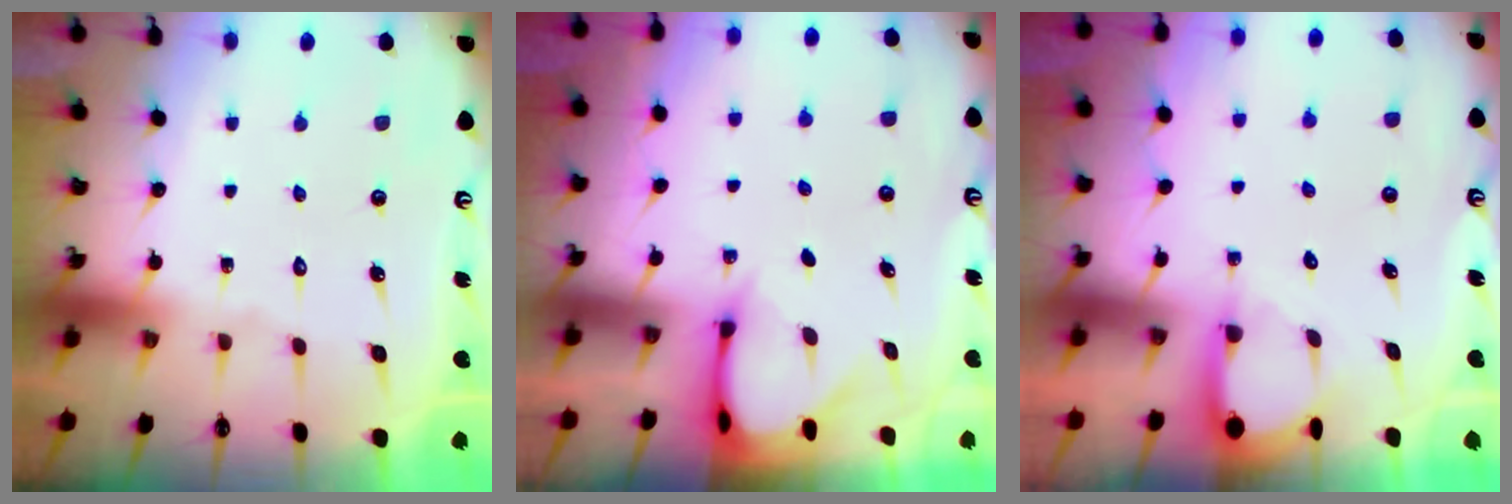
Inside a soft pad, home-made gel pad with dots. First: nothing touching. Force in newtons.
{"total": 2.9, "press": 2.9, "slide": 0.2}
{"total": 3.6, "press": 3.6, "slide": 0.4}